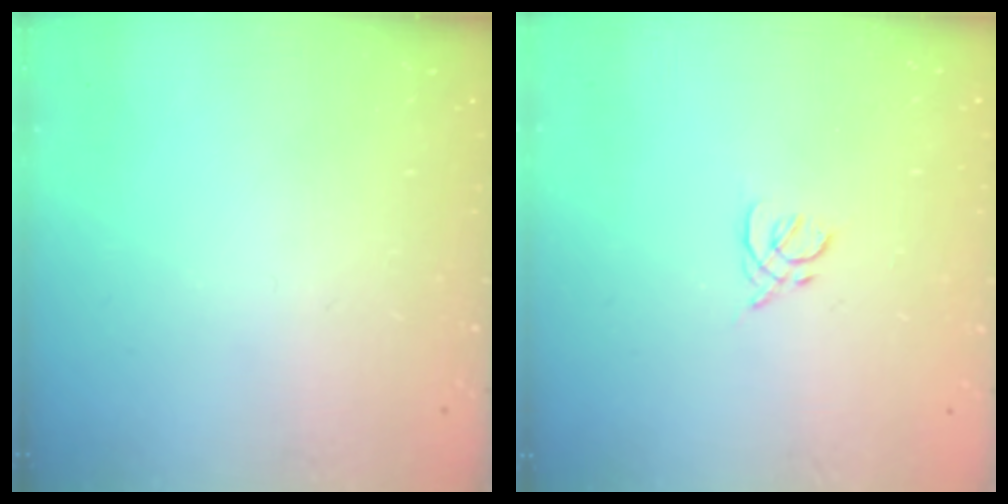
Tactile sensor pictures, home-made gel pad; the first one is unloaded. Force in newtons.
{"total": 2.0, "press": 1.9, "slide": 0.6}